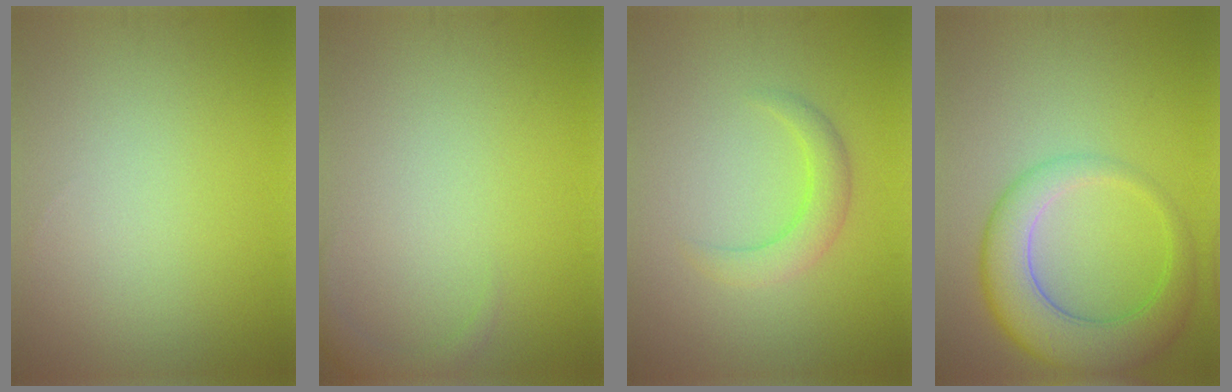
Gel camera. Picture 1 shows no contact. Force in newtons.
{"total": 1.4, "press": 1.4, "slide": 0.1}
{"total": 2.4, "press": 2.4, "slide": 0.0}
{"total": 6.6, "press": 6.6, "slide": 0.3}